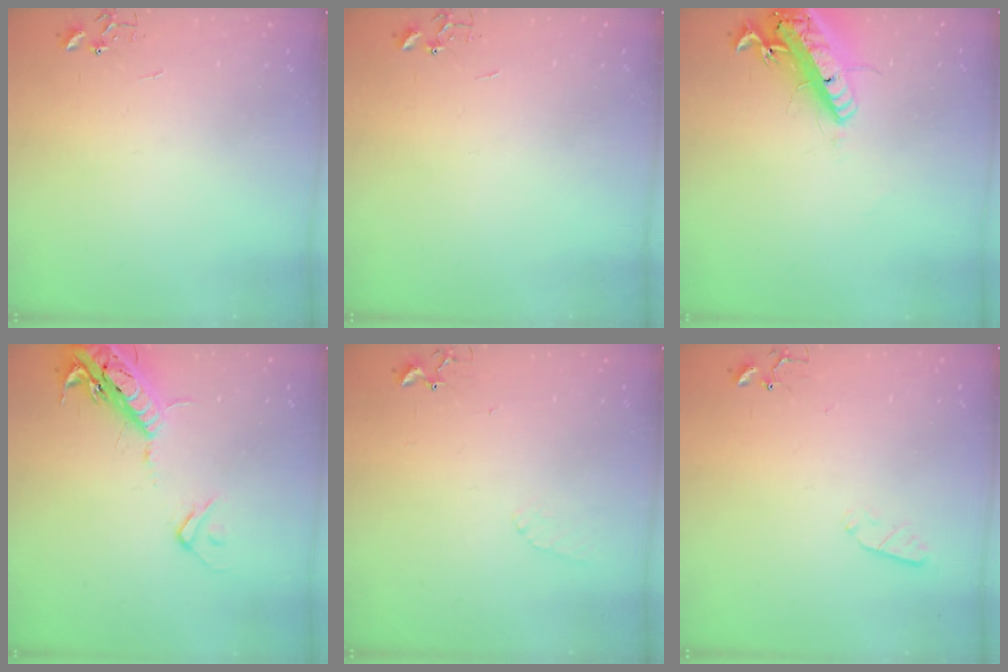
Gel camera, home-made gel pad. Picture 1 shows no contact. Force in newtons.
{"total": 0.0}
{"total": 17.6, "press": 17.3, "slide": 3.4}
{"total": 17.1, "press": 16.7, "slide": 3.7}
{"total": 5.0, "press": 4.9, "slide": 0.7}
{"total": 2.9, "press": 2.8, "slide": 0.5}